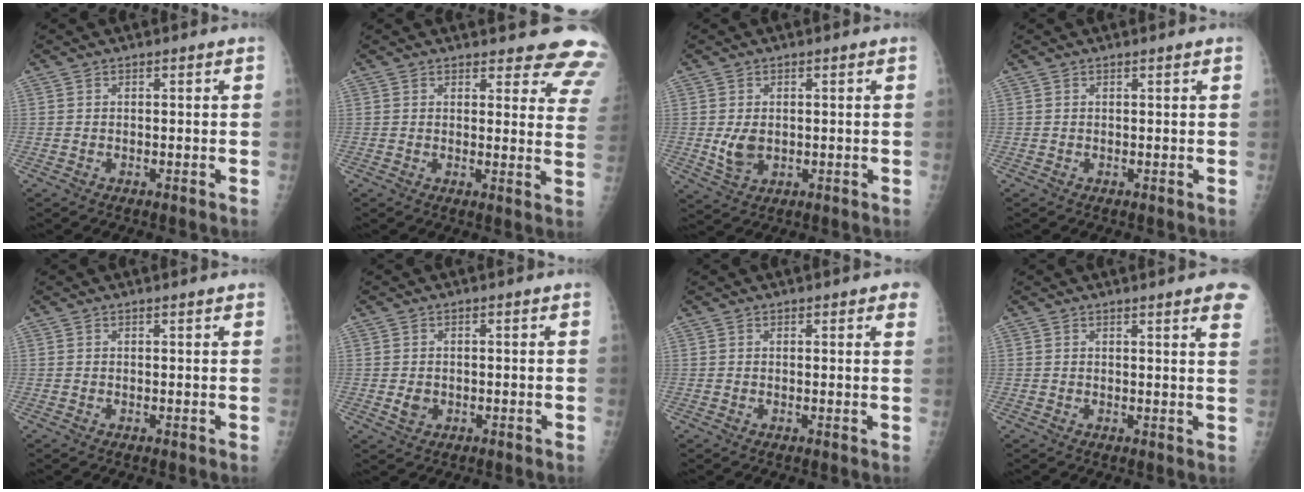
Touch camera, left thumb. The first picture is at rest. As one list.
[{"total": 12.7, "force": [11.7, 3.7, 3.2], "torque": [0.020, -0.086, 0.100]}, {"total": 4.4, "force": [0.0, 3.1, 3.1], "torque": [-0.048, -0.008, 0.008]}, {"total": 0.7, "force": [0.5, 0.0, 0.4], "torque": [-0.008, 0.001, 0.009]}, {"total": 1.0, "force": [0.8, 0.0, 0.6], "torque": [-0.006, 0.002, 0.011]}, {"total": 2.1, "force": [-0.3, 1.8, 1.1], "torque": [-0.013, 0.000, 0.000]}, {"total": 3.0, "force": [1.9, 1.0, 2.1], "torque": [-0.006, -0.001, 0.018]}, {"total": 6.2, "force": [4.1, 0.4, 4.5], "torque": [-0.045, -0.009, 0.035]}]